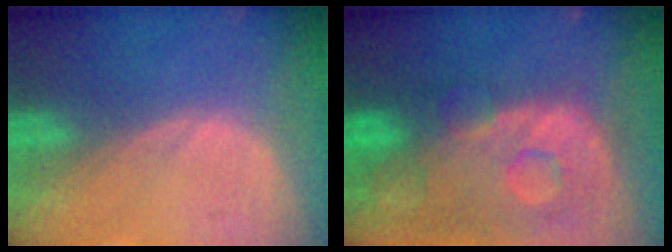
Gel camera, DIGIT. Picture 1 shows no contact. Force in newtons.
{"total": 12.4, "press": 10.2, "slide": 6.9}